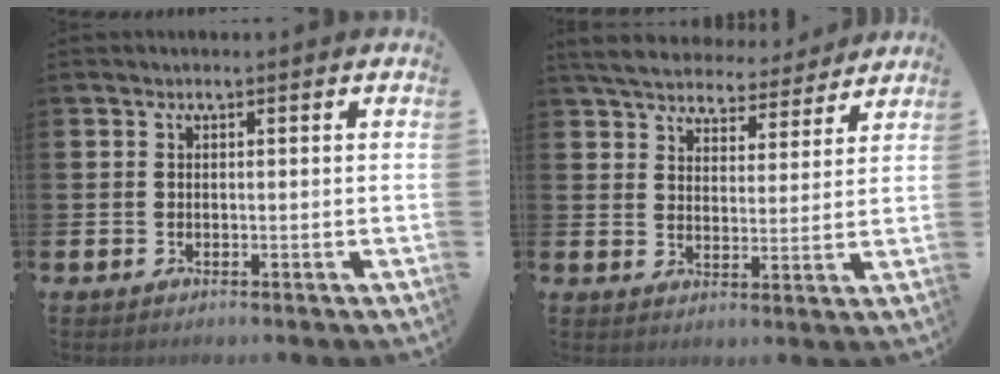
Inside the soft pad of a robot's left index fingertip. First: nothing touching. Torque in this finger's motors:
{"motor_torque": [1.03, -1.11, 0.49, 0.13]}